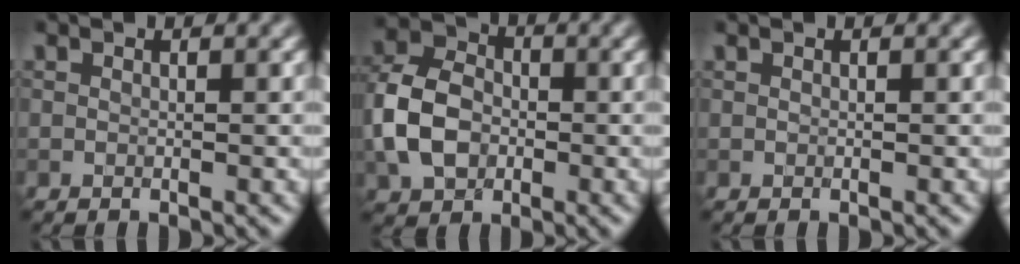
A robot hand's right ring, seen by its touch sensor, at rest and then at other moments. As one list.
[{"total": 7.0, "force": [-1.6, 5.2, 4.4], "torque": [-0.099, 0.007, -0.044]}, {"total": 0.0}]